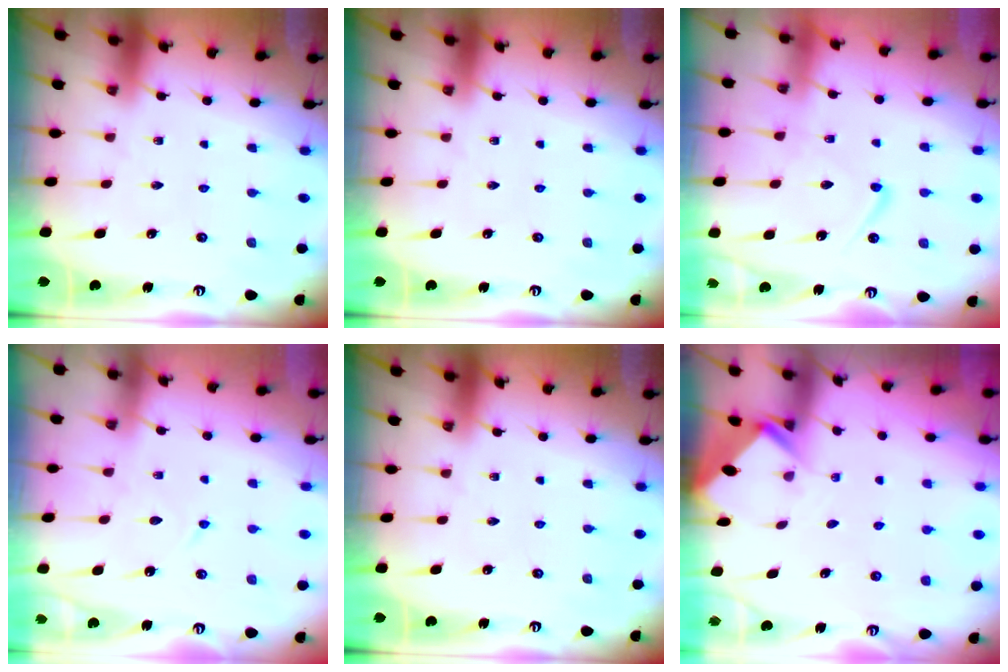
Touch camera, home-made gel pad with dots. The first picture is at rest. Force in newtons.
{"total": 0.0}
{"total": 11.2, "press": 11.1, "slide": 1.0}
{"total": 5.5, "press": 5.5, "slide": 0.7}
{"total": 0.0}
{"total": 2.7, "press": 2.7, "slide": 0.2}